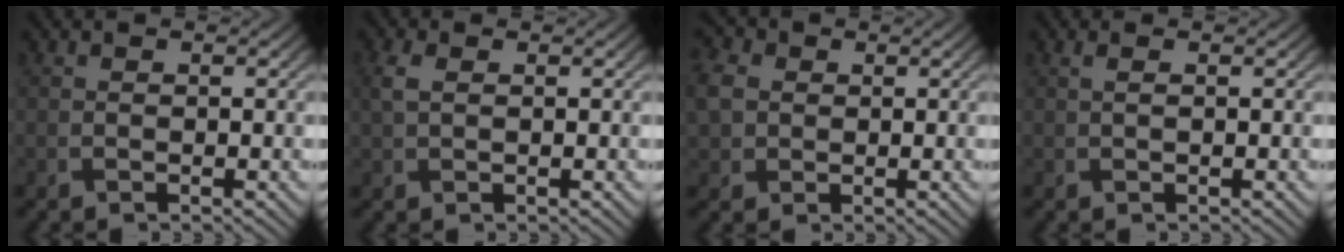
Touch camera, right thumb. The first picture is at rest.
{"total": 1.7, "force": [0.5, 1.0, 1.2], "torque": [-0.037, 0.001, 0.008]}
{"total": 5.1, "force": [0.5, 4.3, 2.7], "torque": [-0.095, 0.007, 0.002]}
{"total": 0.9, "force": [0.3, 0.1, 0.9], "torque": [-0.022, 0.005, 0.005]}